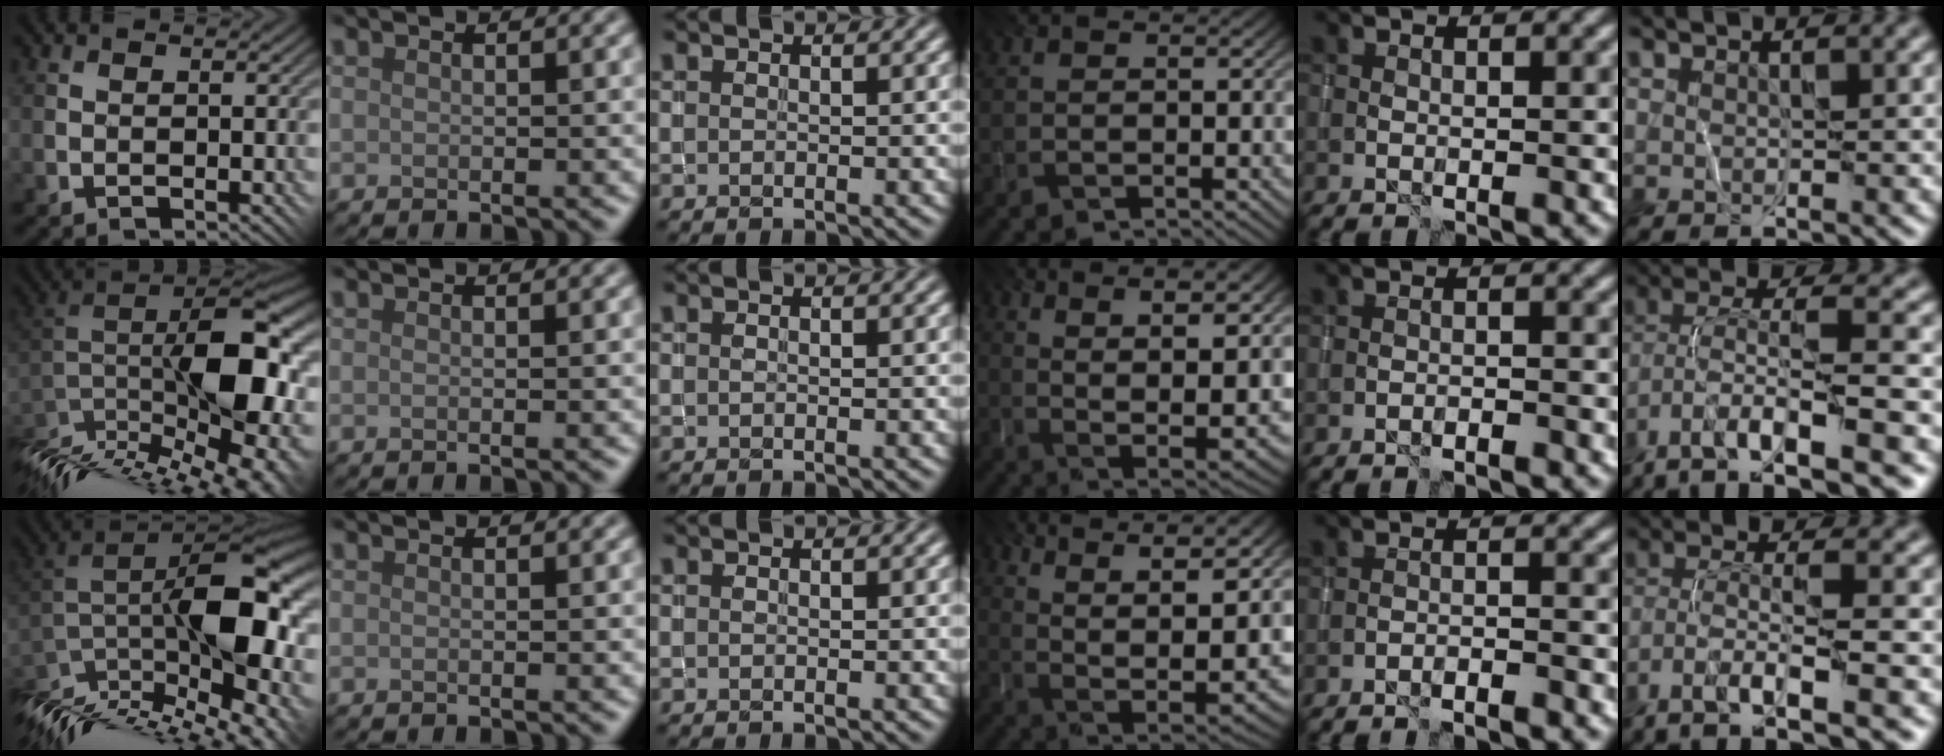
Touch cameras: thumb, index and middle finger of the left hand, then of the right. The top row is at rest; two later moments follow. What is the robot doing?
{"motion": "wrap", "object": "yarn"}